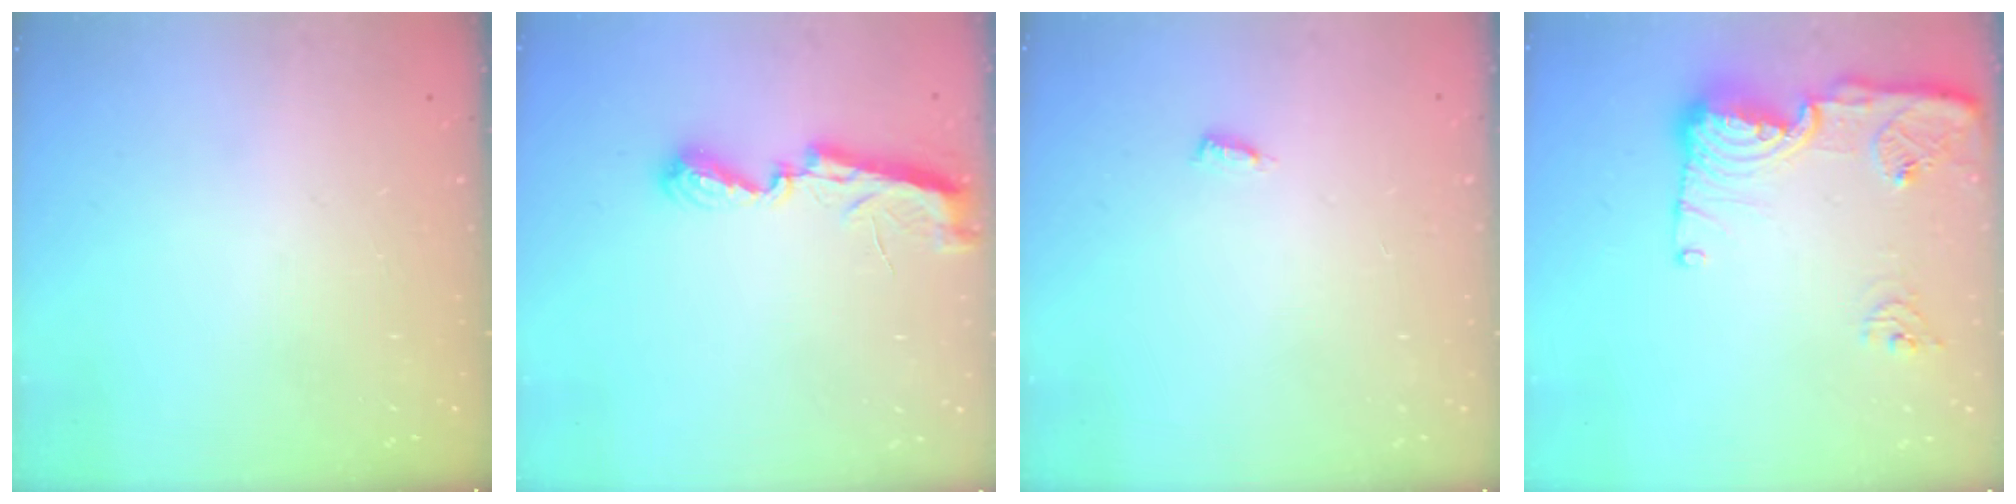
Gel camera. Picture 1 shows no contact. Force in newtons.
{"total": 7.2, "press": 7.2, "slide": 0.1}
{"total": 3.4, "press": 3.4, "slide": 0.3}
{"total": 14.8, "press": 14.7, "slide": 1.5}